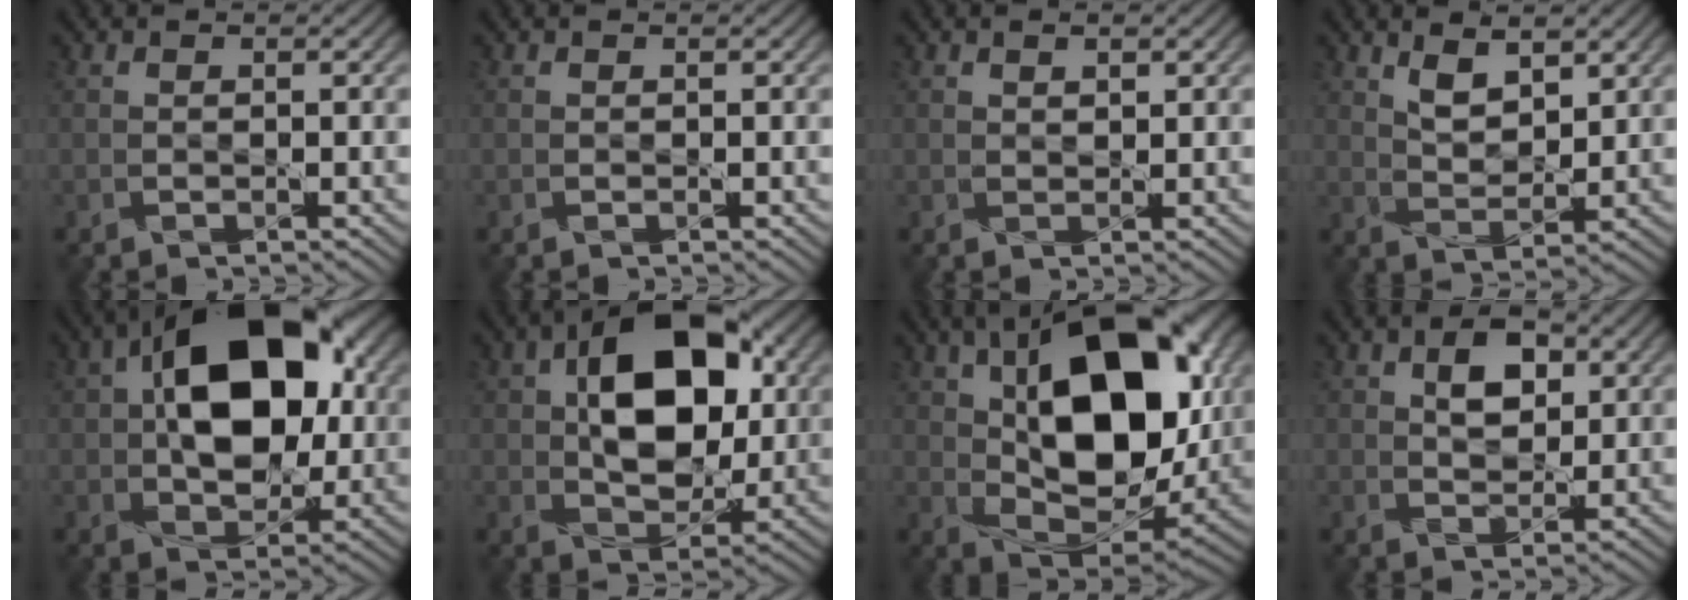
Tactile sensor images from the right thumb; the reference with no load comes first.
{"total": 0.0}
{"total": 1.1, "force": [0.9, 0.2, 0.5], "torque": [-0.011, 0.003, 0.019]}
{"total": 4.5, "force": [3.0, 1.7, 2.8], "torque": [-0.062, -0.003, 0.060]}
{"total": 14.9, "force": [2.5, 9.3, 11.4], "torque": [-0.171, 0.026, 0.036]}
{"total": 12.7, "force": [2.7, 7.9, 9.6], "torque": [-0.158, 0.015, 0.042]}
{"total": 17.6, "force": [3.9, 10.3, 13.8], "torque": [-0.226, 0.010, 0.066]}
{"total": 4.0, "force": [1.6, 2.4, 2.8], "torque": [-0.050, 0.008, 0.021]}